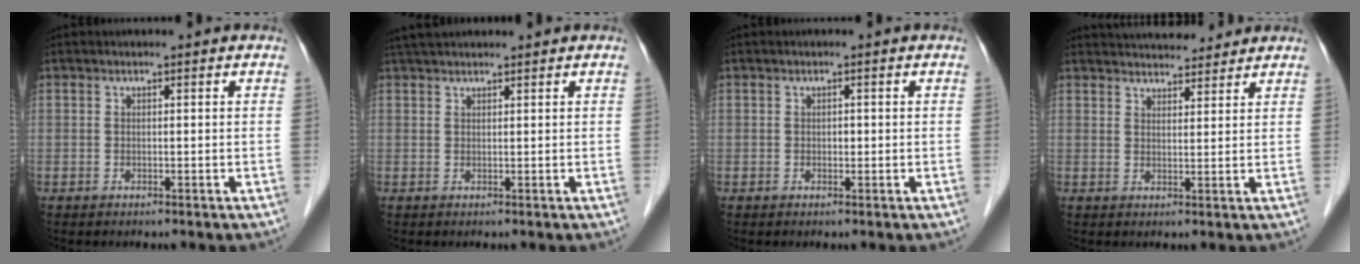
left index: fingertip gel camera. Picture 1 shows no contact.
{"total": 4.4, "force": [4.0, 0.6, 1.8], "torque": [-0.027, 0.036, 0.070]}
{"total": 0.6, "force": [0.0, 0.5, 0.4], "torque": [-0.007, 0.001, -0.001]}
{"total": 9.1, "force": [8.7, 2.0, 2.1], "torque": [-0.023, 0.017, 0.120]}